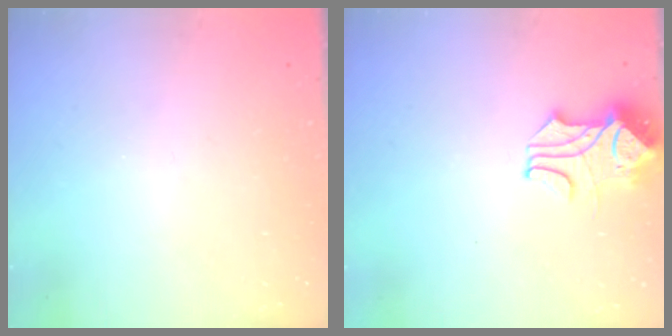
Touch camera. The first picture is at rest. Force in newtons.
{"total": 2.0, "press": 1.7, "slide": 1.1}